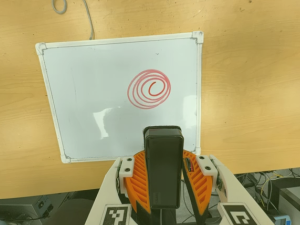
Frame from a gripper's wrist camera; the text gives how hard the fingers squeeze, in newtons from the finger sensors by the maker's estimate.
{"total": 8.0, "left": 6.4, "right": 9.6}